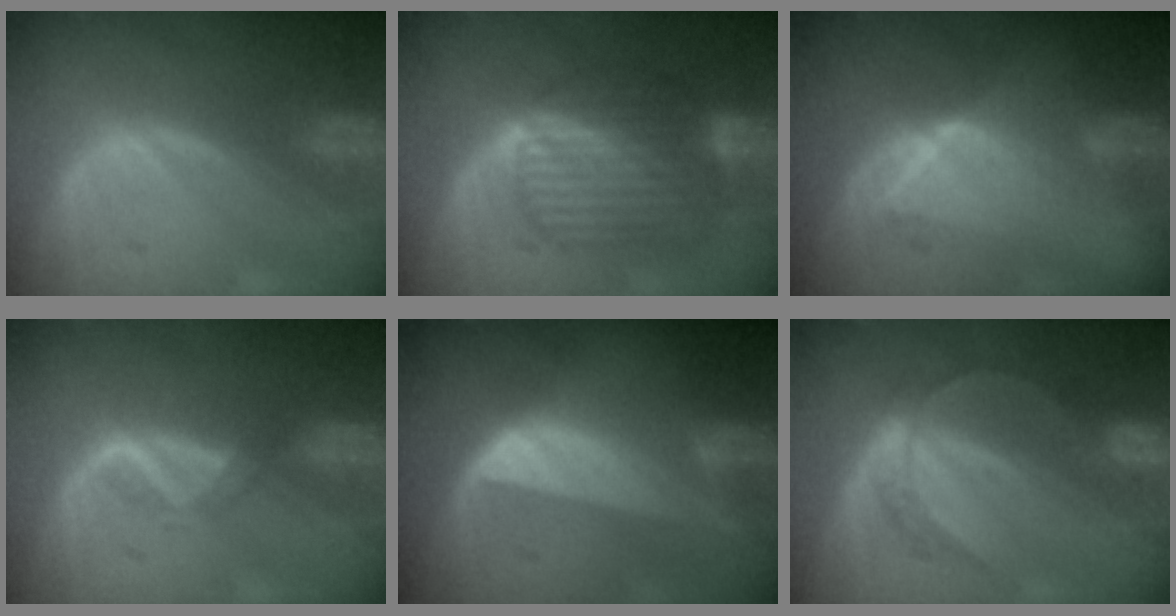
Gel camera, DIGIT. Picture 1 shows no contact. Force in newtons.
{"total": 9.5, "press": 9.4, "slide": 0.9}
{"total": 6.4, "press": 6.3, "slide": 1.1}
{"total": 2.1, "press": 2.0, "slide": 0.6}
{"total": 7.3, "press": 6.9, "slide": 2.6}
{"total": 5.4, "press": 5.4, "slide": 0.3}